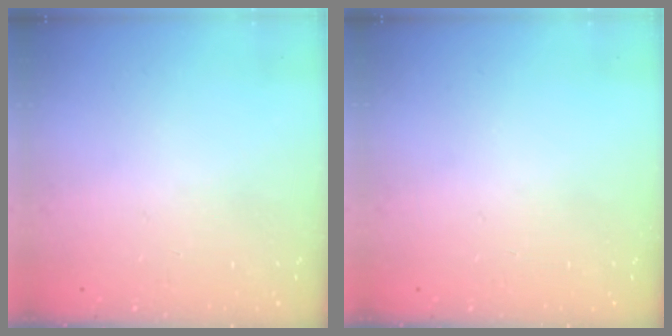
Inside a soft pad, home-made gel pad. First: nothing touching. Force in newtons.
{"total": 0.0}